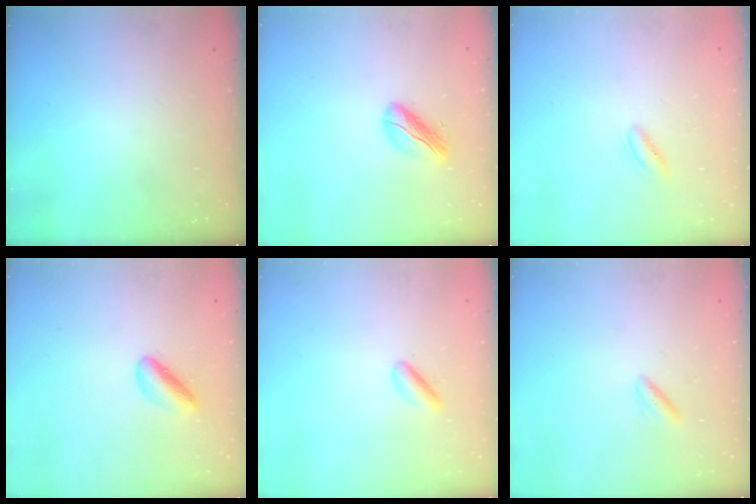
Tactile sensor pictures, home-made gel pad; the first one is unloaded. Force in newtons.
{"total": 6.4, "press": 6.2, "slide": 1.5}
{"total": 2.6, "press": 2.5, "slide": 0.8}
{"total": 4.0, "press": 4.0, "slide": 0.7}
{"total": 2.8, "press": 2.6, "slide": 0.9}
{"total": 2.6, "press": 2.5, "slide": 0.9}